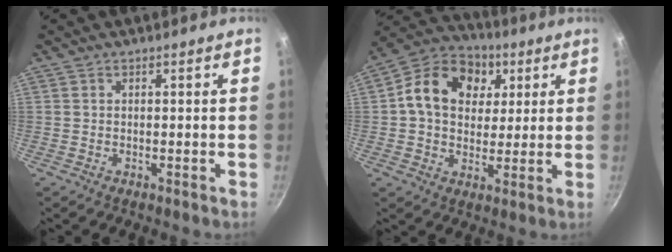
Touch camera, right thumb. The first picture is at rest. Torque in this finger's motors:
{"motor_torque": [0.12, 1.64, 0.53, -0.37, 0.25]}